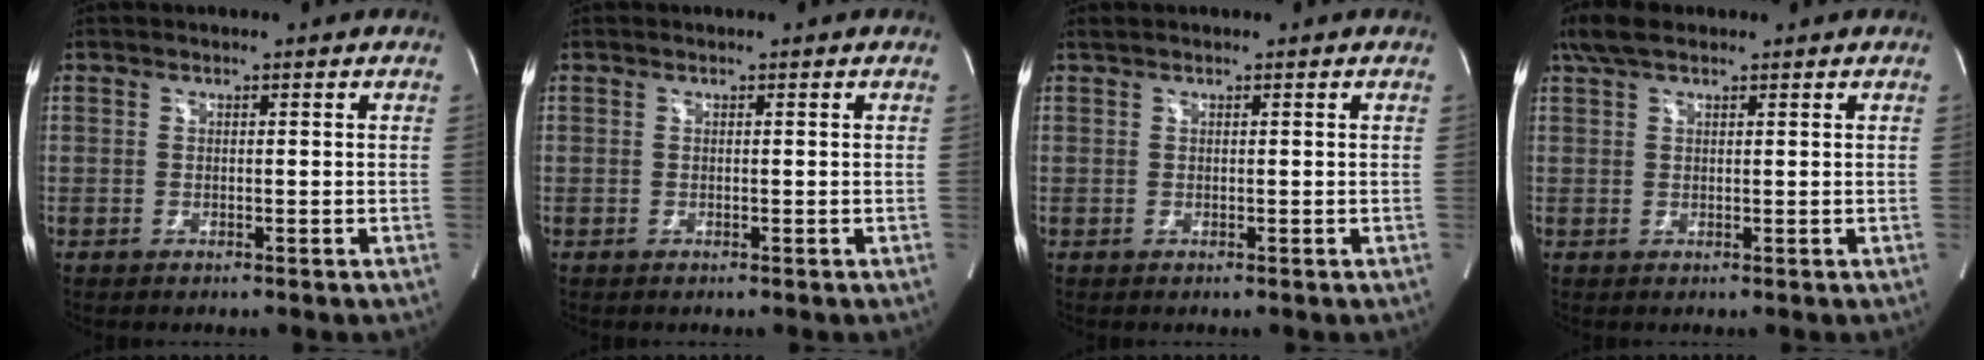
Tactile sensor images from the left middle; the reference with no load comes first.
{"total": 0.0}
{"total": 0.5, "force": [0.5, 0.0, 0.2], "torque": [-0.015, 0.013, 0.016]}
{"total": 4.4, "force": [3.2, 1.6, 2.6], "torque": [-0.067, 0.026, 0.065]}